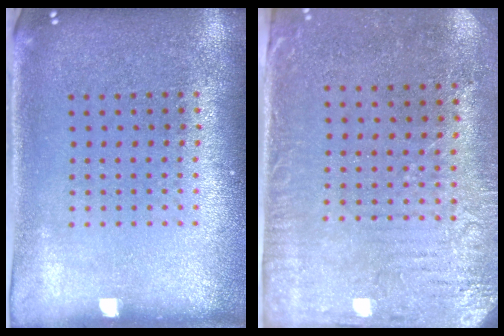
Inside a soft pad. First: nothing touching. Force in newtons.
{"total": 3.2, "press": 2.5, "slide": 2.0}